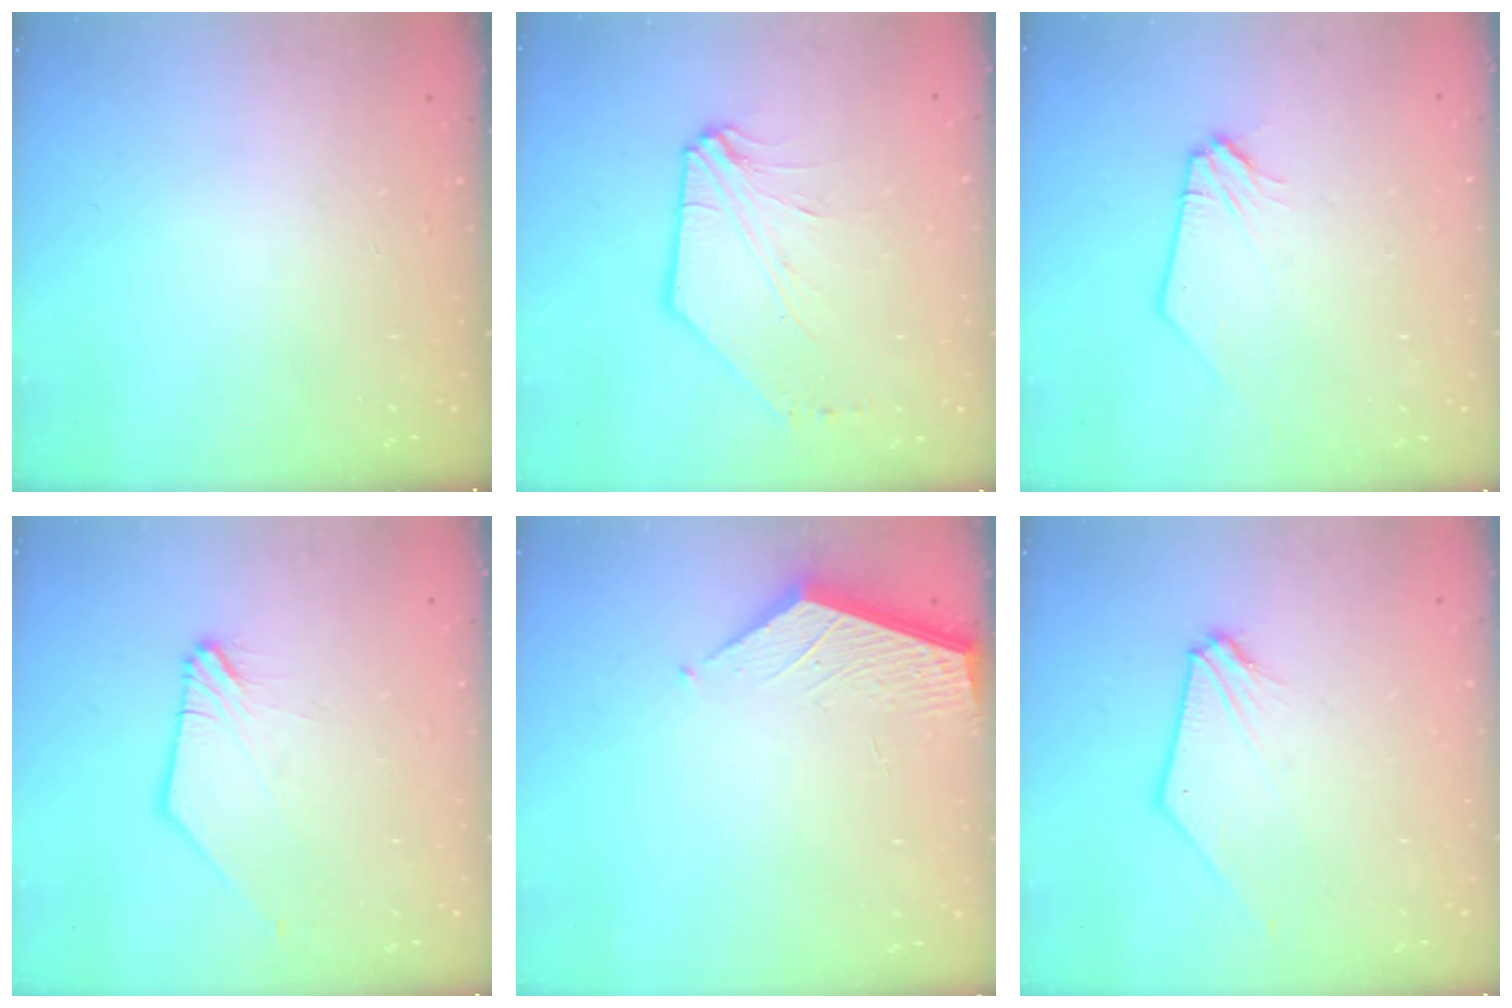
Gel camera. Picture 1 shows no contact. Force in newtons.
{"total": 7.8, "press": 7.7, "slide": 1.4}
{"total": 0.0}
{"total": 1.1, "press": 1.0, "slide": 0.3}
{"total": 2.1, "press": 2.1, "slide": 0.2}
{"total": 1.8, "press": 1.8, "slide": 0.4}